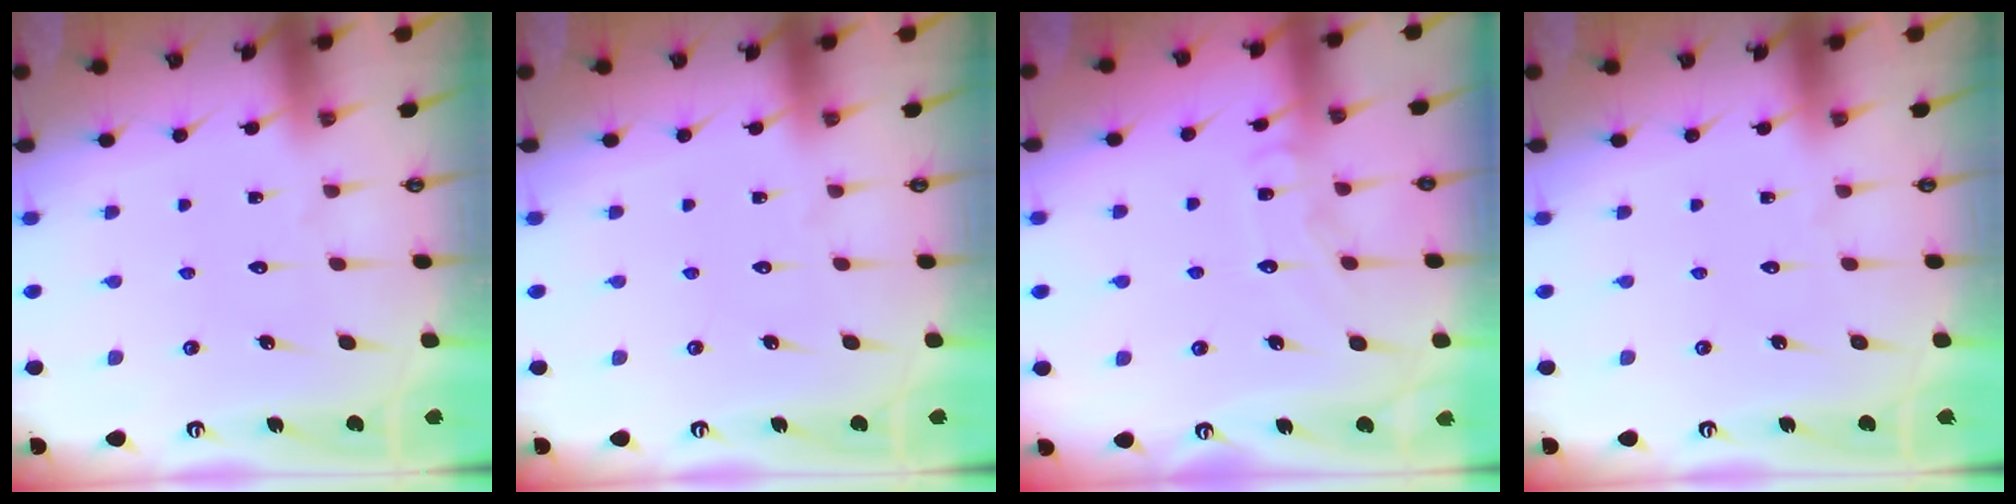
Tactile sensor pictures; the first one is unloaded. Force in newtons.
{"total": 0.0}
{"total": 7.4, "press": 7.4, "slide": 0.6}
{"total": 0.0}